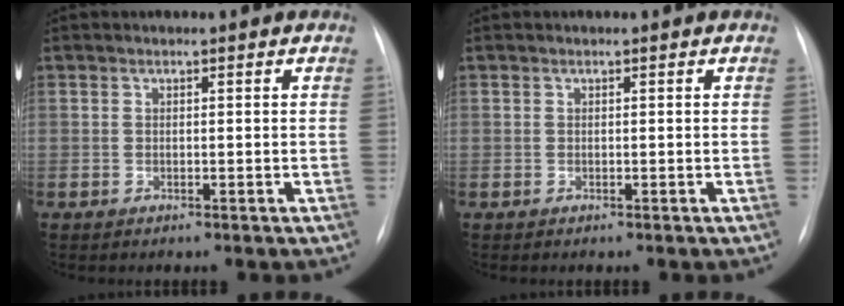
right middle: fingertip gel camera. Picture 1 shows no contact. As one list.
[{"total": 0.0}]